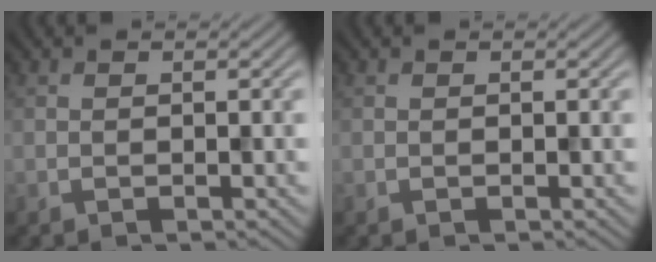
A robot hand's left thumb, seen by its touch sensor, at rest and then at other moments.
{"total": 0.0}